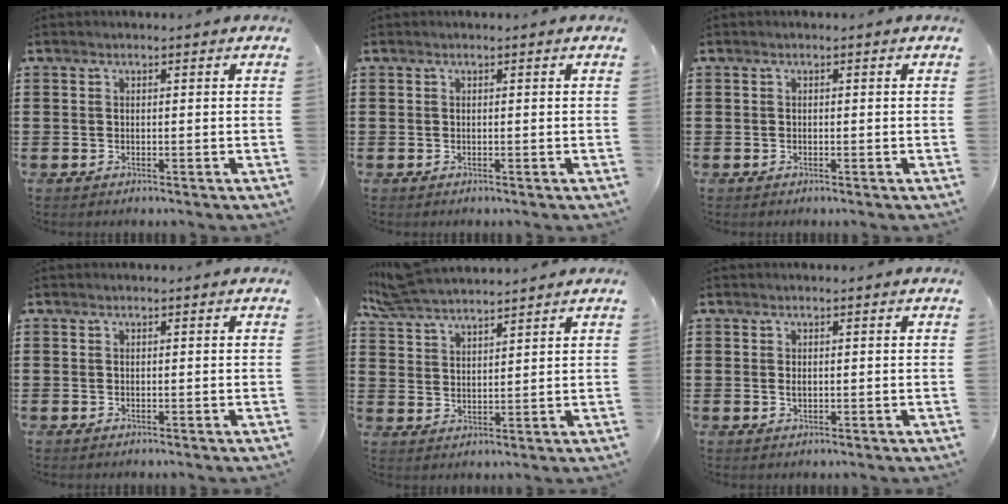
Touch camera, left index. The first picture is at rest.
{"total": 0.0}
{"total": 0.0}
{"total": 0.0}
{"total": 5.4, "force": [5.1, 0.7, 1.4], "torque": [-0.046, -0.016, 0.094]}
{"total": 1.0, "force": [0.1, 0.5, 0.8], "torque": [-0.019, 0.002, 0.002]}